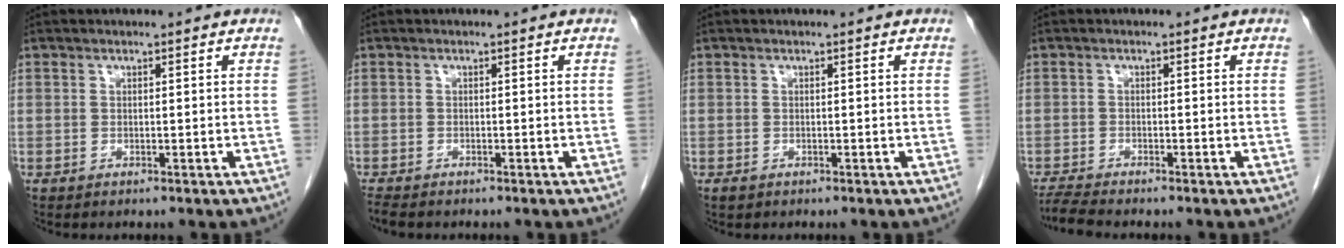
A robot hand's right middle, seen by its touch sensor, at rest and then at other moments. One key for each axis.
{"total": 1.9, "fx": -1.7, "fy": 0.5, "fz": 0.8, "tx": -0.023, "ty": -0.007, "tz": -0.025}
{"total": 0.7, "fx": -0.4, "fy": 0.4, "fz": 0.3, "tx": -0.008, "ty": 0.000, "tz": -0.003}
{"total": 3.2, "fx": -3.0, "fy": -0.6, "fz": 1.0, "tx": -0.027, "ty": -0.018, "tz": -0.056}